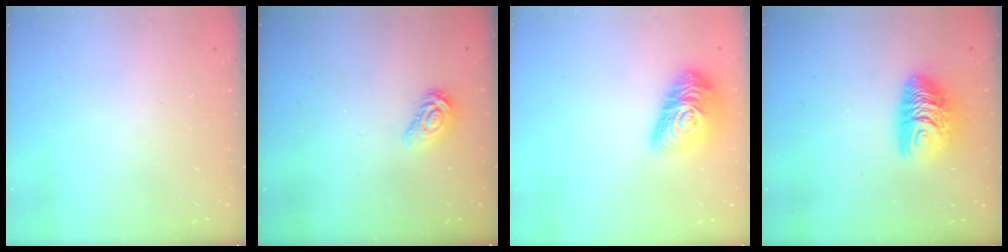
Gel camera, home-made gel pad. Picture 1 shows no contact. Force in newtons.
{"total": 6.4, "press": 6.4, "slide": 0.2}
{"total": 16.3, "press": 16.3, "slide": 1.0}
{"total": 10.7, "press": 10.6, "slide": 1.0}